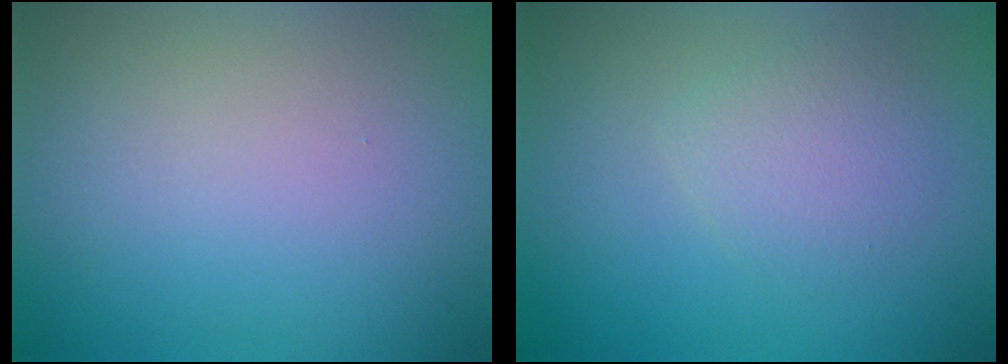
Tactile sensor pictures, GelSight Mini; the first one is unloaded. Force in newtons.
{"total": 2.3, "press": 2.3, "slide": 0.1}